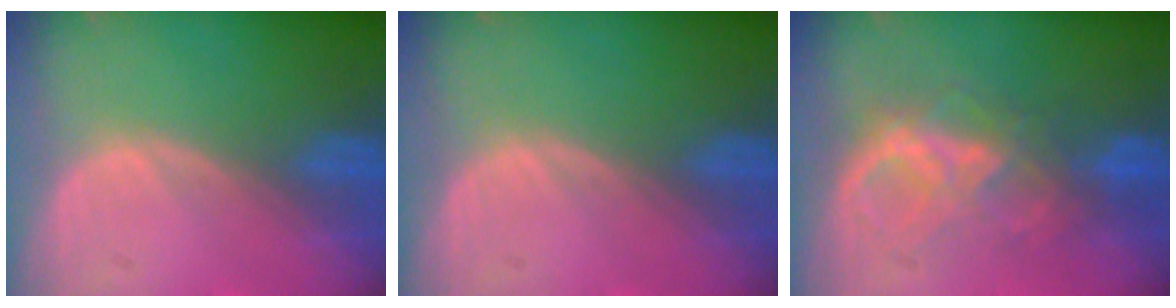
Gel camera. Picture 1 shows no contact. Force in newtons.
{"total": 0.0}
{"total": 6.4, "press": 6.4, "slide": 0.7}